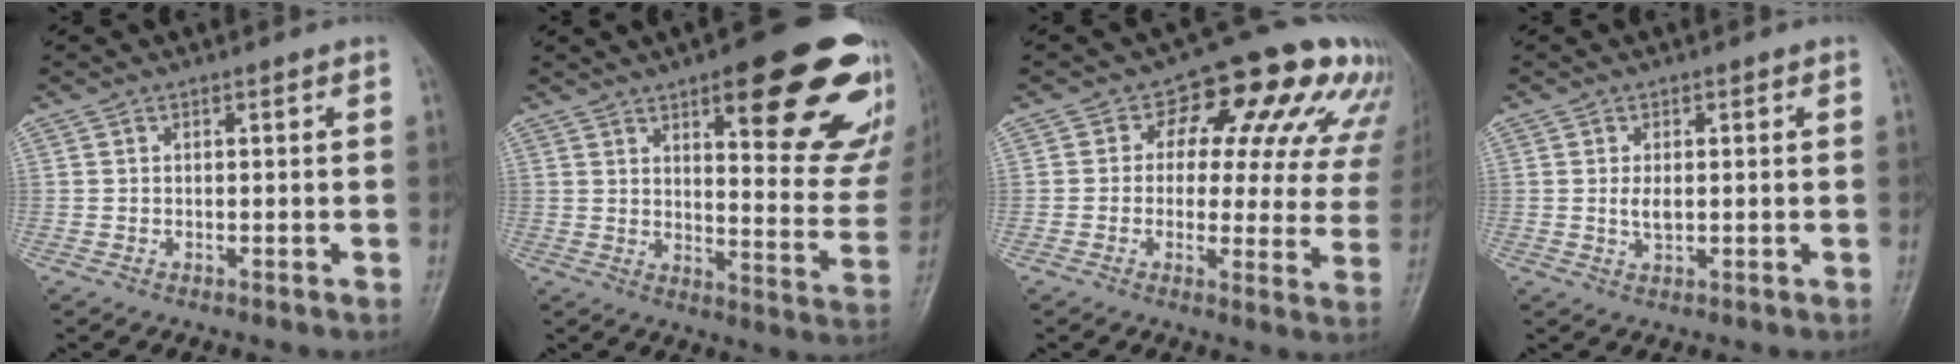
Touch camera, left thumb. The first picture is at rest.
{"total": 25.0, "force": [13.6, 7.2, 19.8], "torque": [-0.211, -0.055, 0.181]}
{"total": 17.5, "force": [8.2, 9.9, 11.8], "torque": [-0.098, -0.003, 0.083]}
{"total": 2.4, "force": [0.1, 1.4, 2.0], "torque": [-0.037, -0.005, 0.003]}